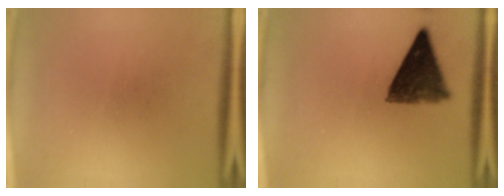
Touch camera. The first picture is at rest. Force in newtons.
{"total": 9.6}